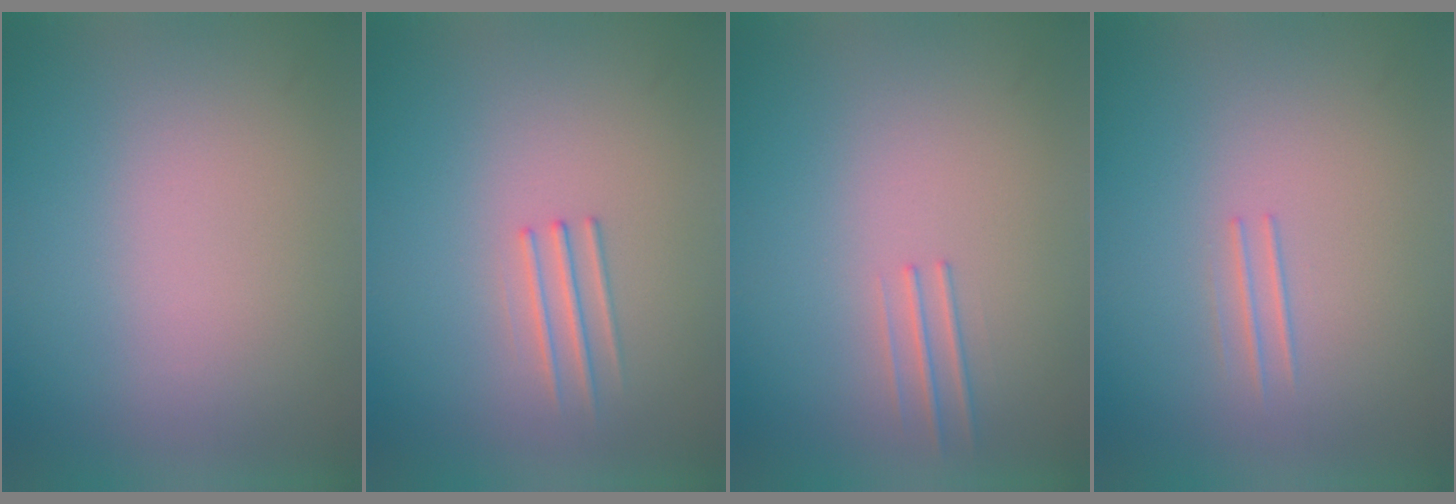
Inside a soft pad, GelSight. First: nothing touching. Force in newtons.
{"total": 1.2}
{"total": 1.1}
{"total": 1.2}